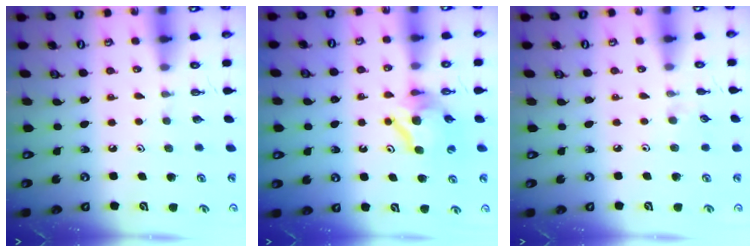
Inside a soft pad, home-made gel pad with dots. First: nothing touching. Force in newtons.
{"total": 7.8, "press": 7.8, "slide": 0.6}
{"total": 1.9, "press": 1.8, "slide": 0.3}